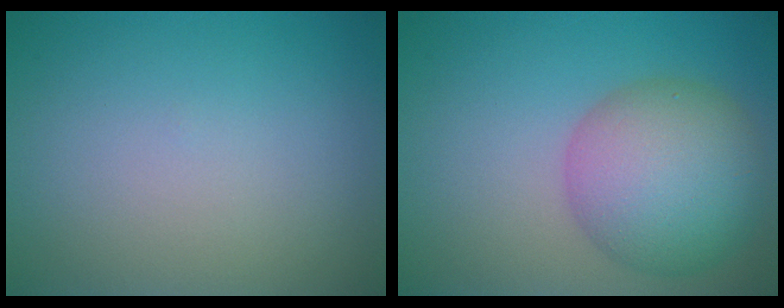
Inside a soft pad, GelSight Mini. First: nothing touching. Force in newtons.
{"total": 8.1, "press": 8.1, "slide": 0.3}